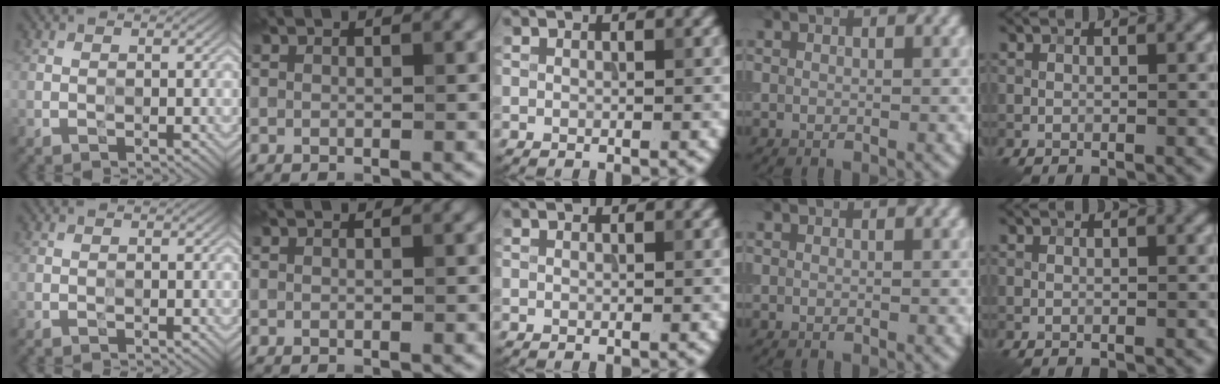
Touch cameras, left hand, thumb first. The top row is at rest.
{}